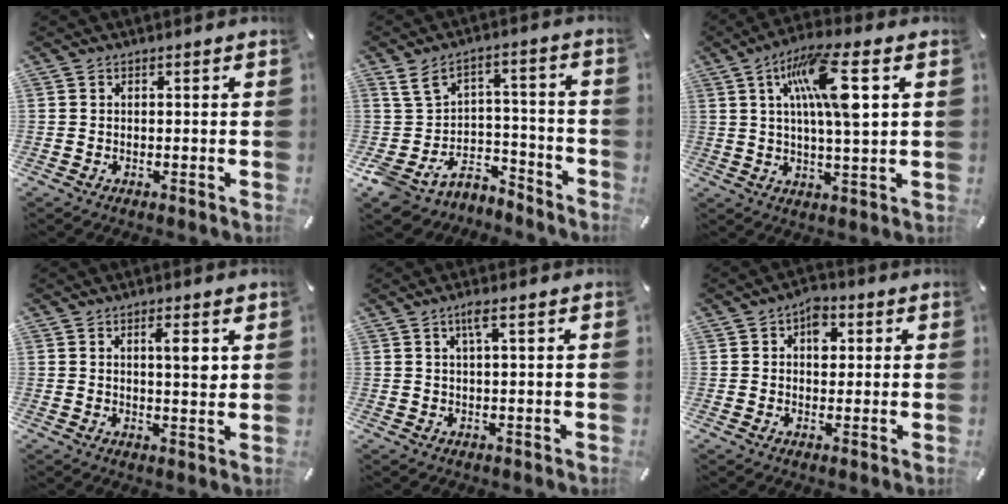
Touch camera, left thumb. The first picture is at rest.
{"total": 8.6, "force": [-1.9, 6.9, 4.7], "torque": [-0.080, 0.013, -0.032]}
{"total": 13.7, "force": [4.7, 3.3, 12.4], "torque": [-0.238, -0.001, 0.071]}
{"total": 4.8, "force": [1.9, 1.1, 4.2], "torque": [-0.063, -0.005, 0.023]}
{"total": 3.5, "force": [1.6, 0.3, 3.1], "torque": [-0.065, 0.004, 0.024]}
{"total": 5.2, "force": [1.5, 3.6, 3.4], "torque": [-0.030, -0.007, 0.017]}